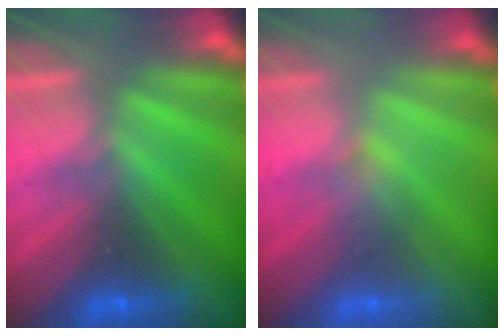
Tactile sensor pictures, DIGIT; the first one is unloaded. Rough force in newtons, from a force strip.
{"total": 2.9}